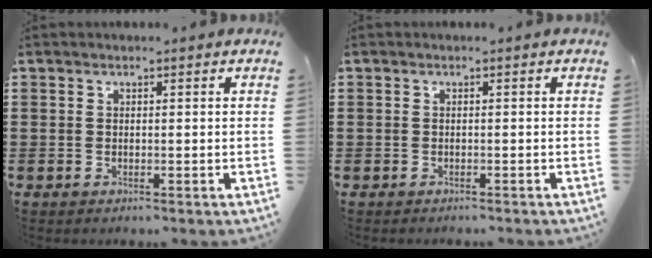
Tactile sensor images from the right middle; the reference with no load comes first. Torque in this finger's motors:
{"motor_torque": [-1.25, 0.46, -0.90, -0.21]}